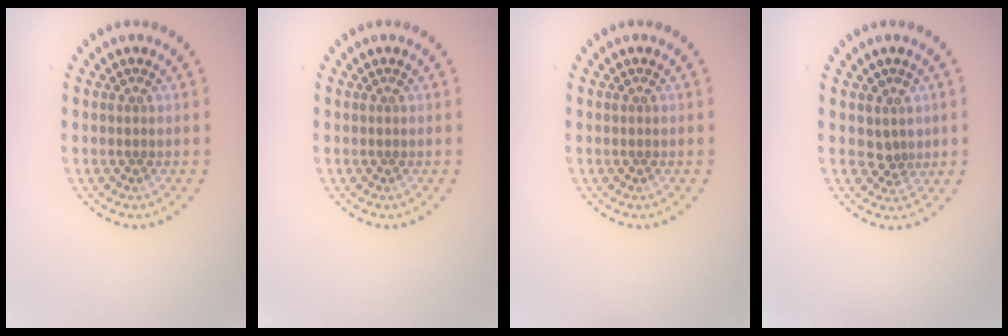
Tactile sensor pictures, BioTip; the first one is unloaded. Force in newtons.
{"total": 0.0}
{"total": 0.0}
{"total": 1.9, "press": 1.4, "slide": 1.2}